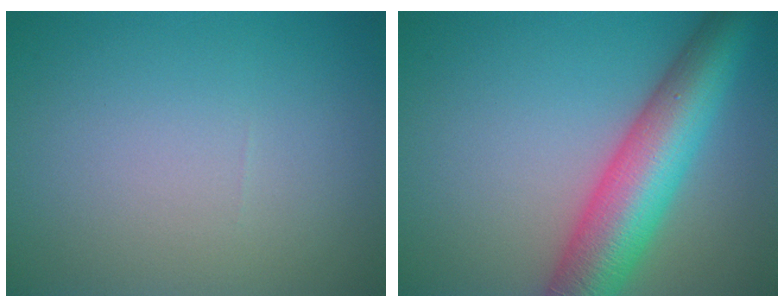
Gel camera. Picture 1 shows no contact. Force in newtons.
{"total": 9.5, "press": 9.5, "slide": 0.1}